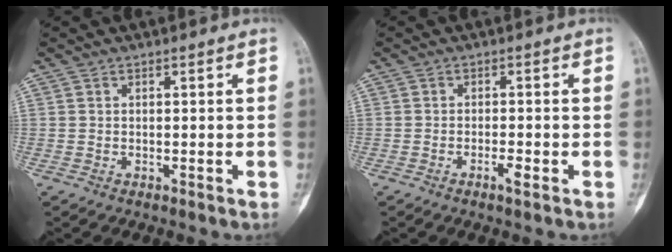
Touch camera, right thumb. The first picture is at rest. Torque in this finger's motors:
{"motor_torque": [-0.39, -0.42, 0.03, -0.04, -0.04]}